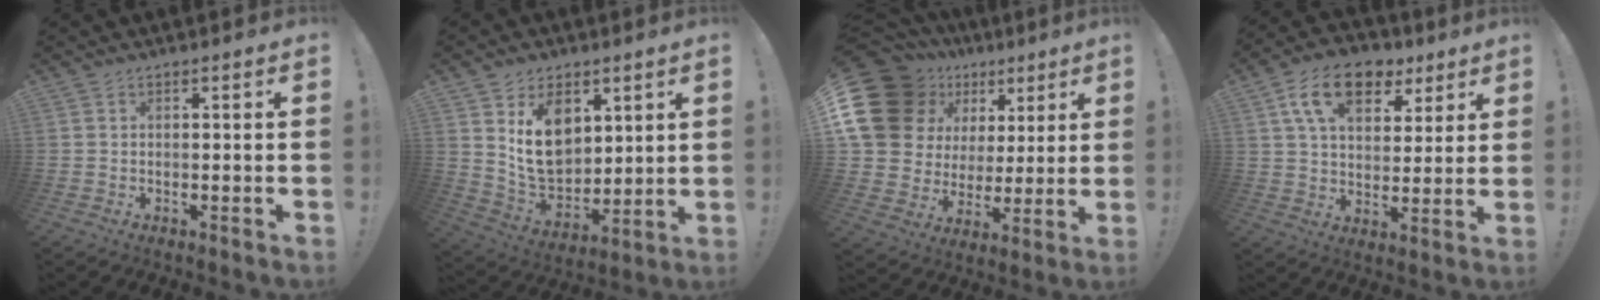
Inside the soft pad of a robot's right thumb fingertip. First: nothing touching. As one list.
[{"total": 14.7, "force": [5.7, 11.0, 7.9], "torque": [-0.124, -0.037, 0.113]}, {"total": 20.4, "force": [9.7, 15.0, 9.8], "torque": [-0.162, -0.058, 0.215]}, {"total": 15.3, "force": [7.8, 9.6, 9.0], "torque": [-0.144, -0.025, 0.143]}]